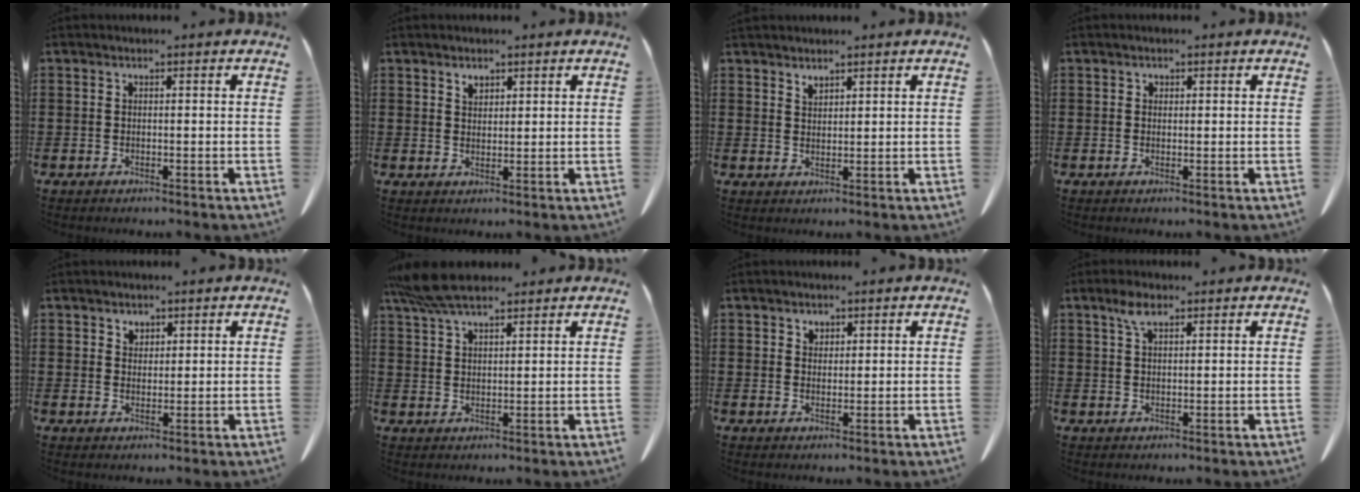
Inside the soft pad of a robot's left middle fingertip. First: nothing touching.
{"total": 1.8, "force": [1.4, 0.8, 0.6], "torque": [-0.007, -0.004, 0.027]}
{"total": 1.7, "force": [1.6, 0.4, 0.3], "torque": [-0.009, -0.003, 0.033]}
{"total": 0.5, "force": [0.3, 0.4, 0.1], "torque": [-0.005, 0.000, 0.008]}
{"total": 2.0, "force": [1.7, 1.0, 0.2], "torque": [0.001, -0.002, 0.033]}
{"total": 7.2, "force": [5.8, 1.9, 3.8], "torque": [-0.090, -0.005, 0.112]}
{"total": 1.6, "force": [1.3, 0.8, 0.2], "torque": [0.002, -0.003, 0.026]}
{"total": 3.4, "force": [2.0, 1.3, 2.4], "torque": [-0.055, 0.003, 0.037]}